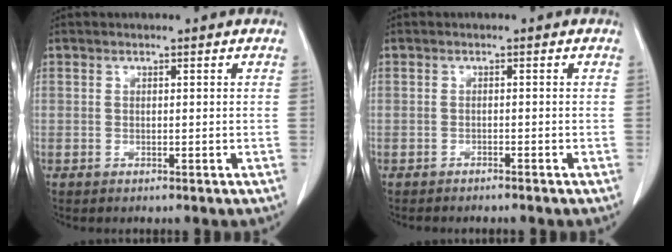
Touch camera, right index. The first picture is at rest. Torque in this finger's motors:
{"motor_torque": [-0.04, 0.01, 0.05, 0.01]}